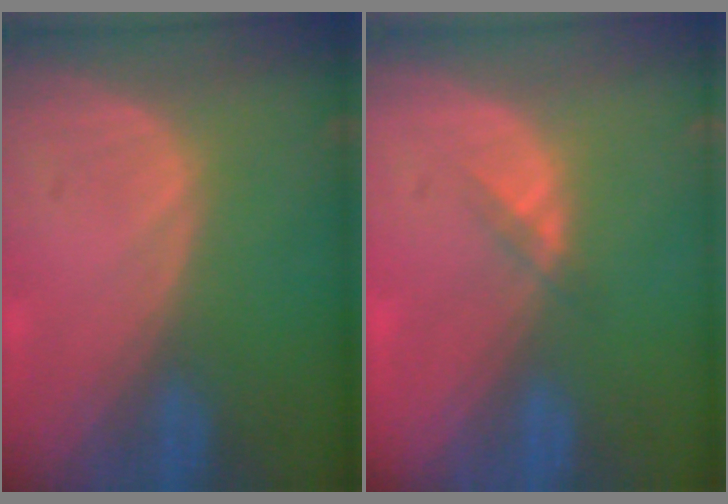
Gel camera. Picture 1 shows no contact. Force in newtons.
{"total": 1.4, "press": 1.1, "slide": 0.8}